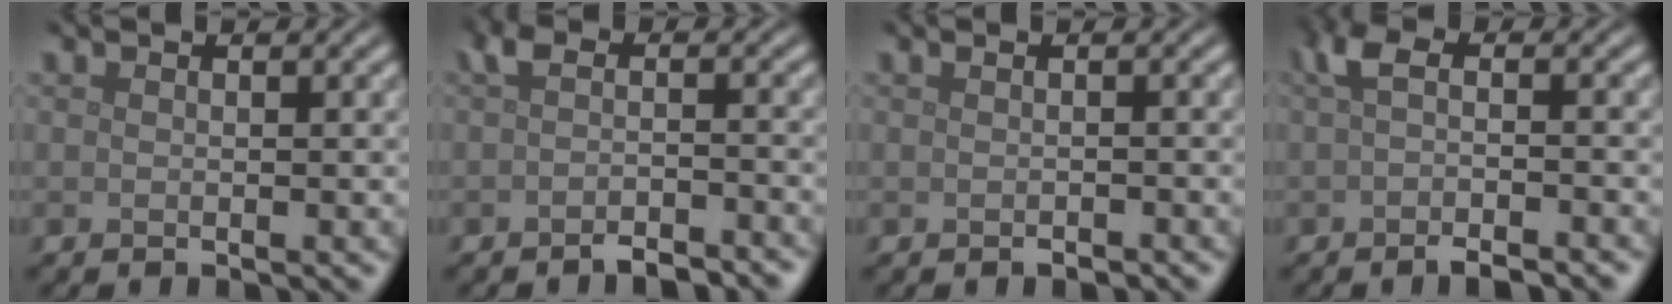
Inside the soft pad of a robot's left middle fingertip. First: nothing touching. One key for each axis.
{"total": 2.8, "fx": -1.7, "fy": 1.1, "fz": 1.9, "tx": -0.033, "ty": -0.004, "tz": -0.035}
{"total": 0.6, "fx": -0.4, "fy": 0.3, "fz": 0.4, "tx": -0.008, "ty": -0.003, "tz": -0.004}
{"total": 3.7, "fx": -1.2, "fy": 1.1, "fz": 3.3, "tx": -0.061, "ty": -0.008, "tz": -0.021}